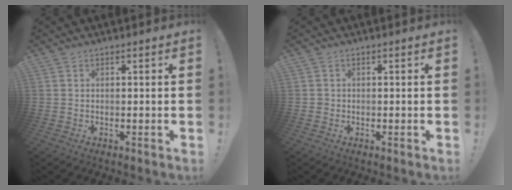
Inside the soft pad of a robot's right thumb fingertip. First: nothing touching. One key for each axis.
{"total": 0.8, "fx": -0.1, "fy": 0.8, "fz": 0.1, "tx": -0.006, "ty": 0.004, "tz": -0.001}